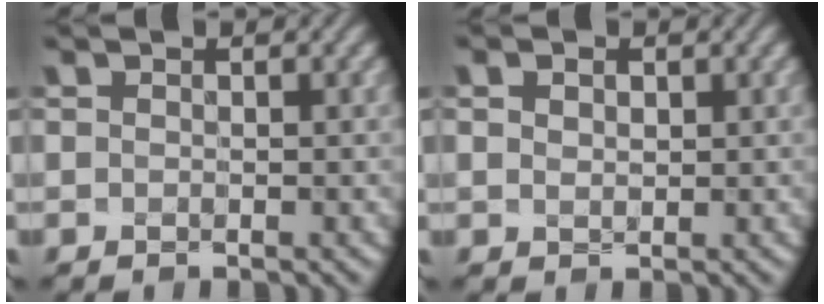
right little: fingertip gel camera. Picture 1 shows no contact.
{"total": 1.1, "force": [0.5, 0.8, 0.6], "torque": [-0.018, 0.008, 0.008]}